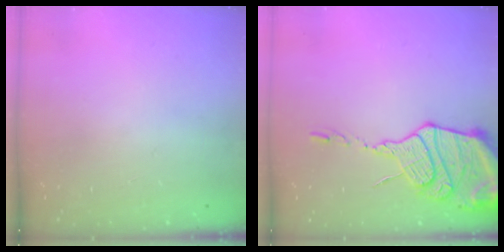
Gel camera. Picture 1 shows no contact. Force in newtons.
{"total": 16.4, "press": 16.3, "slide": 1.7}